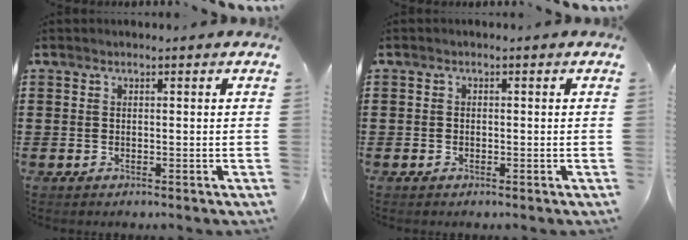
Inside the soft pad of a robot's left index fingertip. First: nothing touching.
{"total": 0.7, "force": [-0.5, 0.6, 0.1], "torque": [-0.004, 0.001, -0.011]}